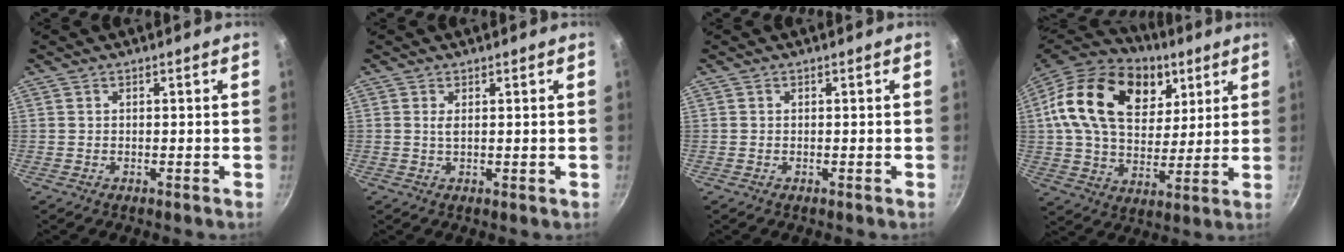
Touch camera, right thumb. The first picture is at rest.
{"total": 1.3, "force": [0.4, 0.4, 1.2], "torque": [-0.022, -0.003, 0.007]}
{"total": 0.0}
{"total": 25.9, "force": [9.9, 17.3, 16.5], "torque": [-0.272, -0.009, 0.165]}